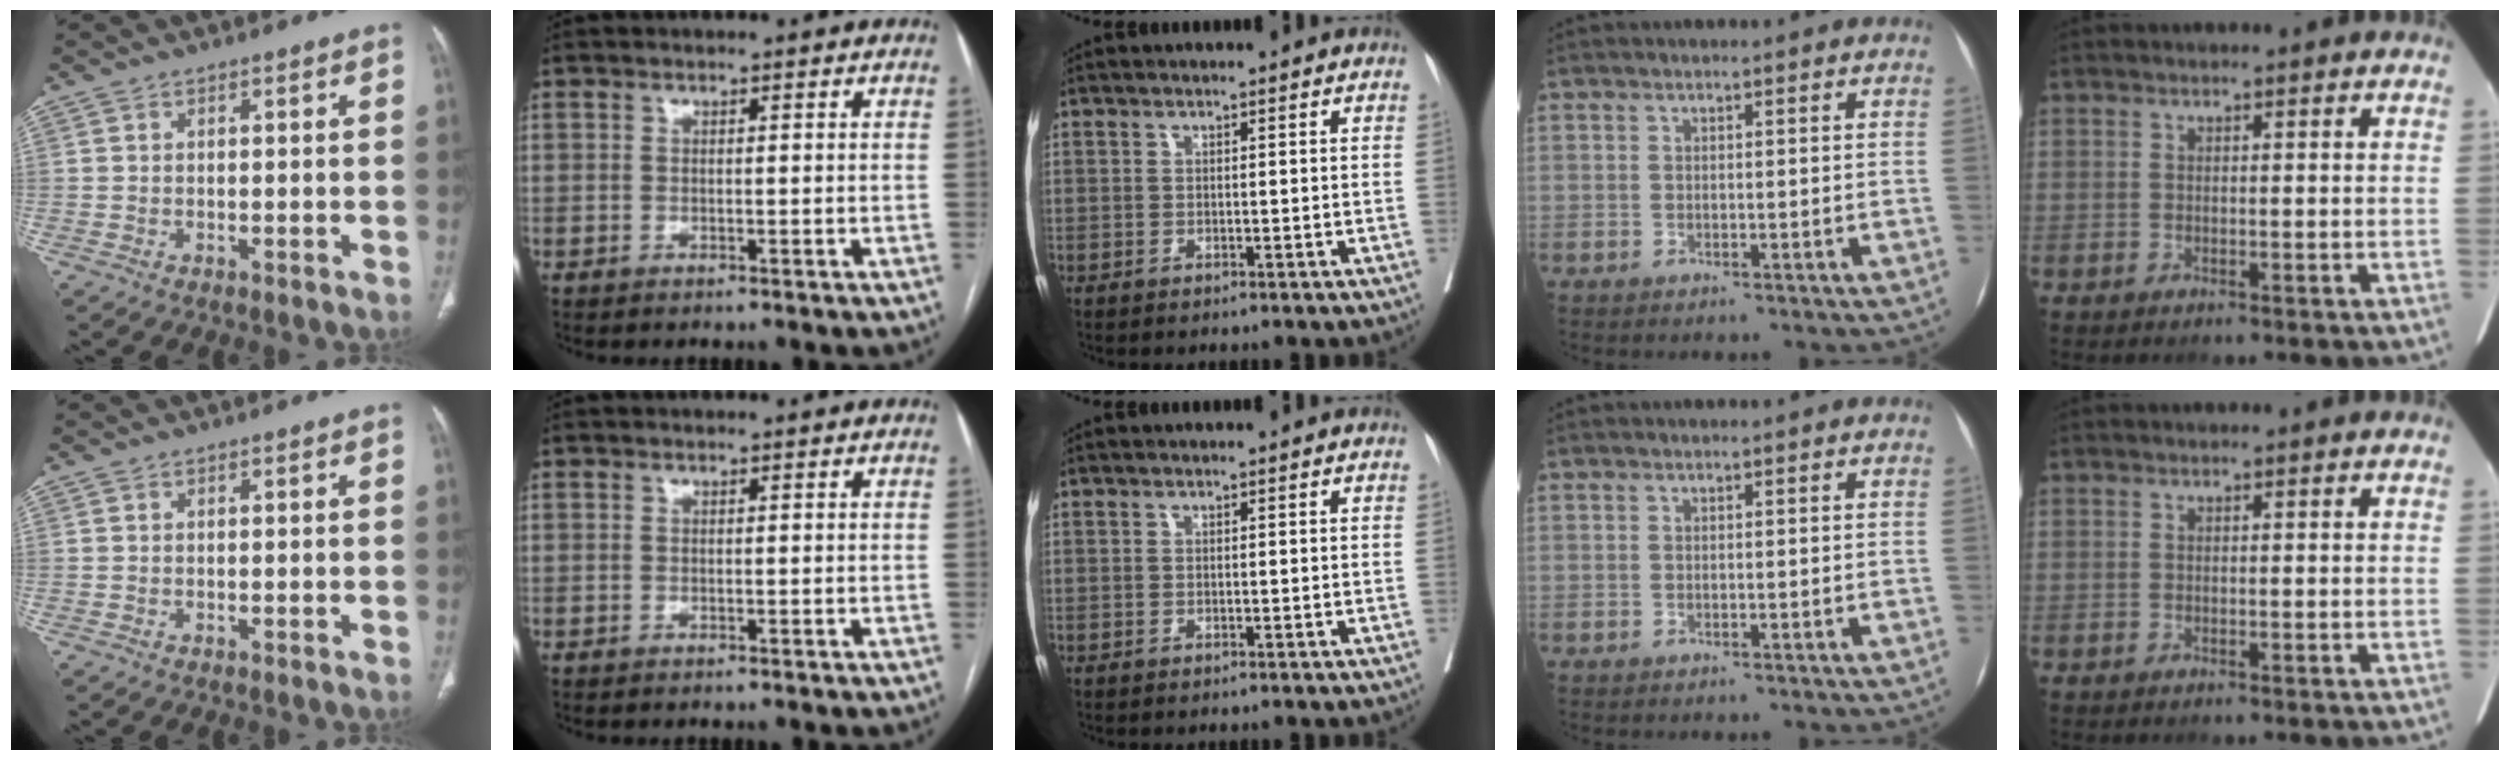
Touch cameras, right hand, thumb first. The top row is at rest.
{}